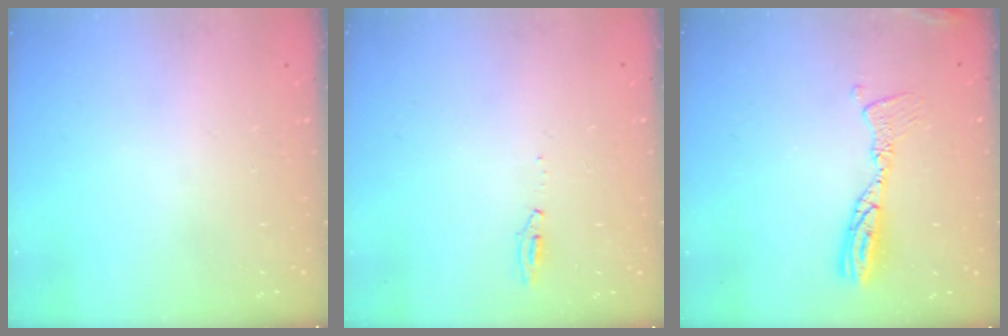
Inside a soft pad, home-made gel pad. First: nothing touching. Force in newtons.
{"total": 3.5, "press": 3.3, "slide": 1.1}
{"total": 10.8, "press": 10.8, "slide": 1.1}